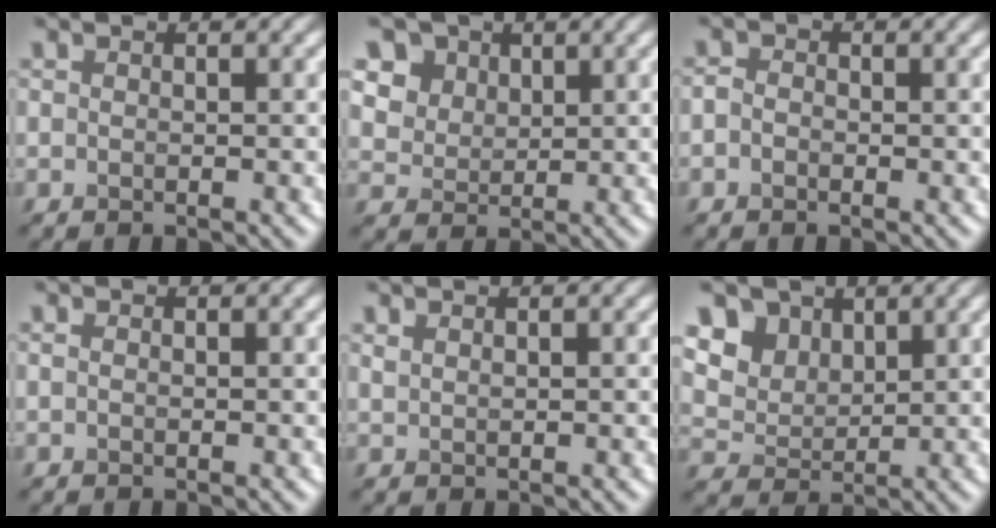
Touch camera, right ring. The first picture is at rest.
{"total": 6.5, "force": [4.4, 4.5, 1.7], "torque": [-0.082, 0.013, 0.095]}
{"total": 0.8, "force": [-0.8, 0.2, -0.2], "torque": [-0.017, 0.005, 0.002]}
{"total": 0.0}
{"total": 1.0, "force": [0.2, -0.7, -0.7], "torque": [-0.005, 0.005, 0.026]}
{"total": 6.0, "force": [3.9, 4.2, 1.7], "torque": [-0.093, 0.011, 0.098]}